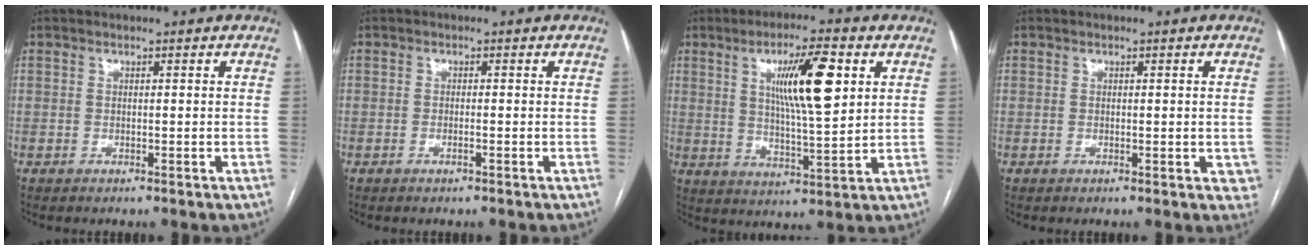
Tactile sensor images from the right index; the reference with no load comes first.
{"total": 0.8, "force": [-0.4, 0.0, 0.7], "torque": [-0.015, 0.000, -0.006]}
{"total": 11.8, "force": [4.0, 1.6, 11.0], "torque": [-0.185, 0.002, 0.068]}
{"total": 2.5, "force": [-0.1, 1.1, 2.2], "torque": [-0.020, 0.000, 0.002]}